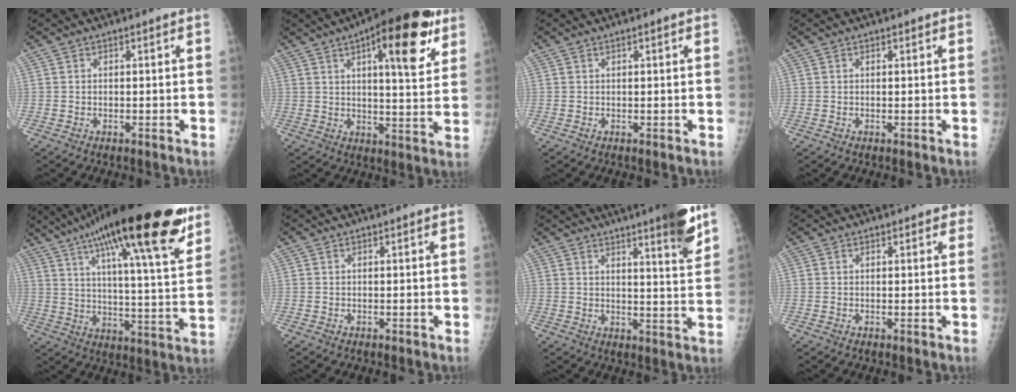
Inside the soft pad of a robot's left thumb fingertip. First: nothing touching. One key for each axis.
{"total": 18.3, "fx": 8.8, "fy": 5.7, "fz": 14.9, "tx": -0.178, "ty": -0.027, "tz": 0.117}
{"total": 0.9, "fx": 0.5, "fy": 0.2, "fz": 0.7, "tx": -0.011, "ty": 0.001, "tz": 0.007}
{"total": 0.6, "fx": 0.5, "fy": 0.2, "fz": 0.3, "tx": -0.004, "ty": -0.001, "tz": 0.005}
{"total": 28.6, "fx": 18.4, "fy": 5.7, "fz": 21.1, "tx": -0.315, "ty": -0.047, "tz": 0.279}
{"total": 0.0}
{"total": 9.8, "fx": 6.4, "fy": 0.9, "fz": 7.4, "tx": -0.086, "ty": -0.038, "tz": 0.084}
{"total": 1.6, "fx": 1.1, "fy": 0.9, "fz": 0.8, "tx": 0.008, "ty": -0.002, "tz": 0.008}